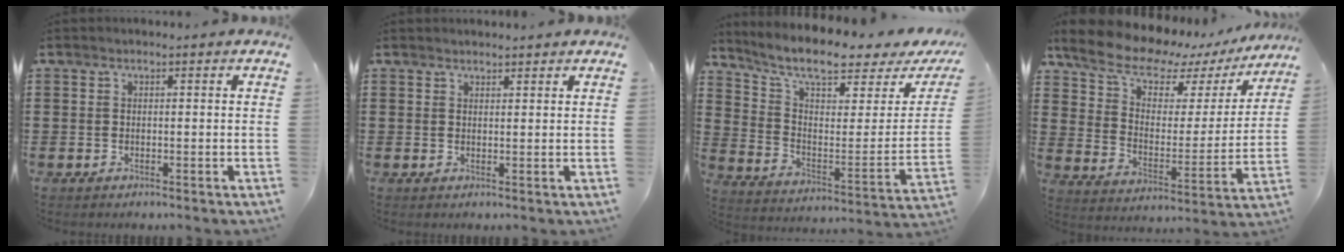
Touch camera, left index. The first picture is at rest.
{"total": 1.1, "force": [1.0, 0.3, -0.2], "torque": [0.002, 0.001, 0.021]}
{"total": 7.5, "force": [5.9, 1.1, 4.4], "torque": [-0.106, -0.047, 0.098]}
{"total": 8.4, "force": [6.7, 3.6, 3.5], "torque": [-0.096, -0.044, 0.113]}